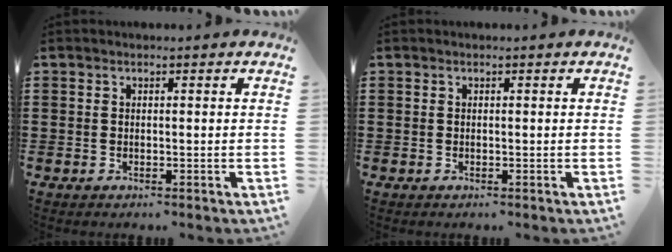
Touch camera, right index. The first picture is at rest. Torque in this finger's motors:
{"motor_torque": [-0.32, 0.35, 0.00, 0.00]}